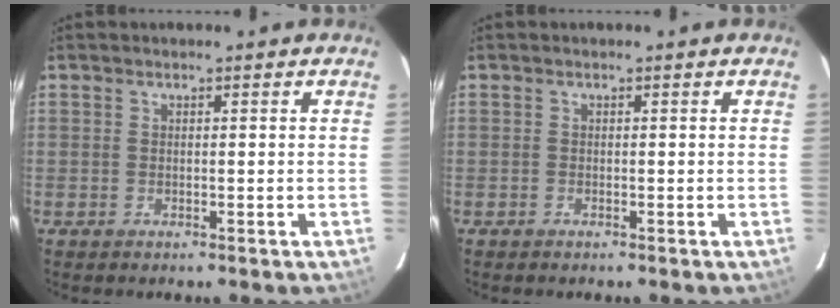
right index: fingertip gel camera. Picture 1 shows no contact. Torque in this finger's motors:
{"motor_torque": [0.05, 0.00, -0.01, 0.00]}